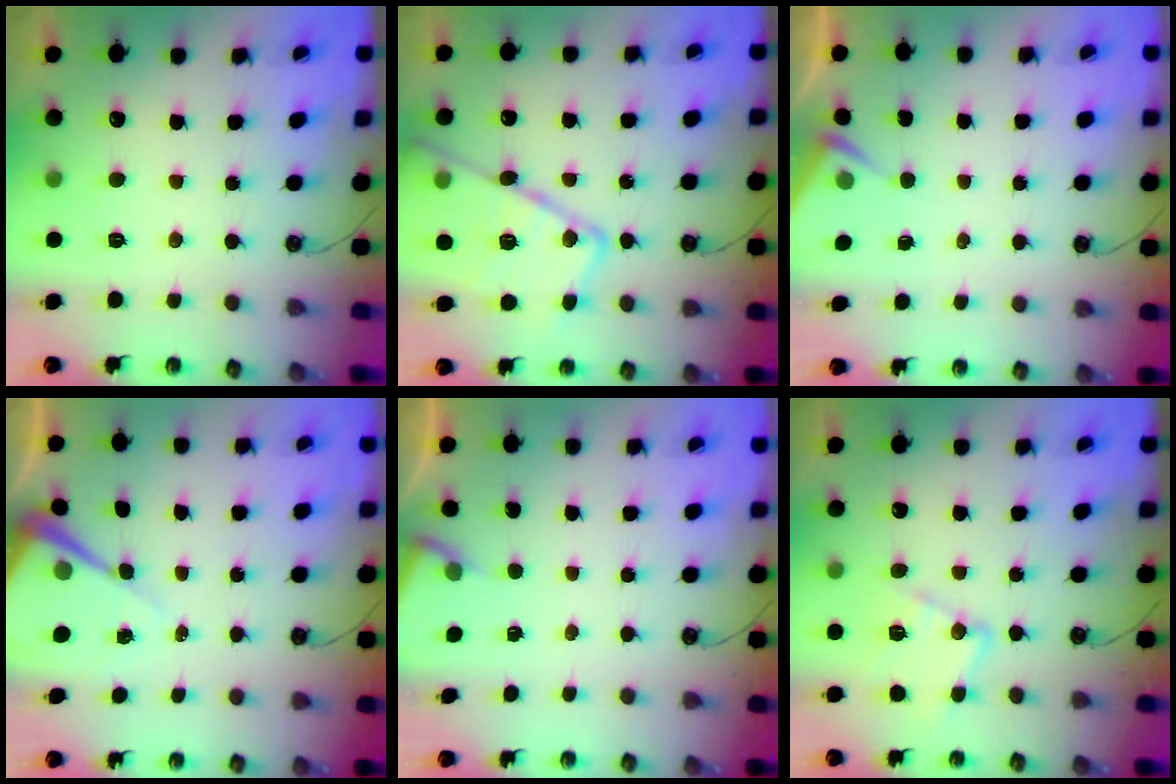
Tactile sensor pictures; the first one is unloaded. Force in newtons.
{"total": 21.8, "press": 21.7, "slide": 2.1}
{"total": 3.7, "press": 3.7, "slide": 0.4}
{"total": 7.5, "press": 7.5, "slide": 0.5}
{"total": 2.3, "press": 2.3, "slide": 0.4}
{"total": 11.8, "press": 11.8, "slide": 0.5}